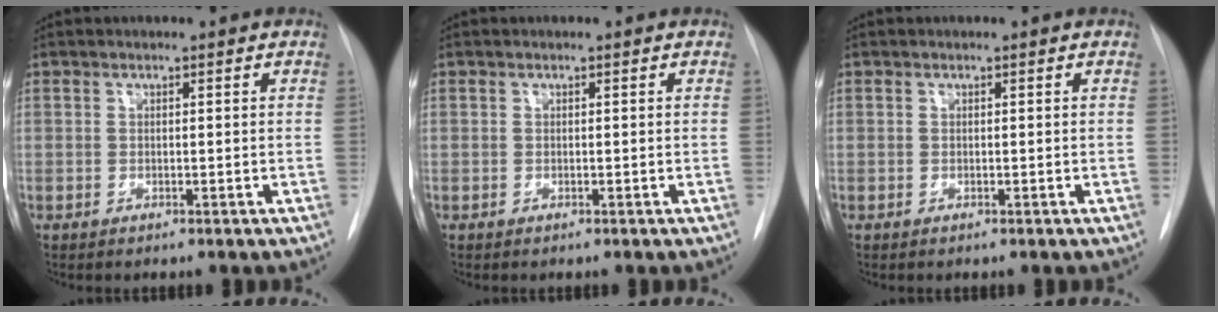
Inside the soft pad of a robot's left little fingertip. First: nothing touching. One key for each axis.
{"total": 0.0}
{"total": 0.0}